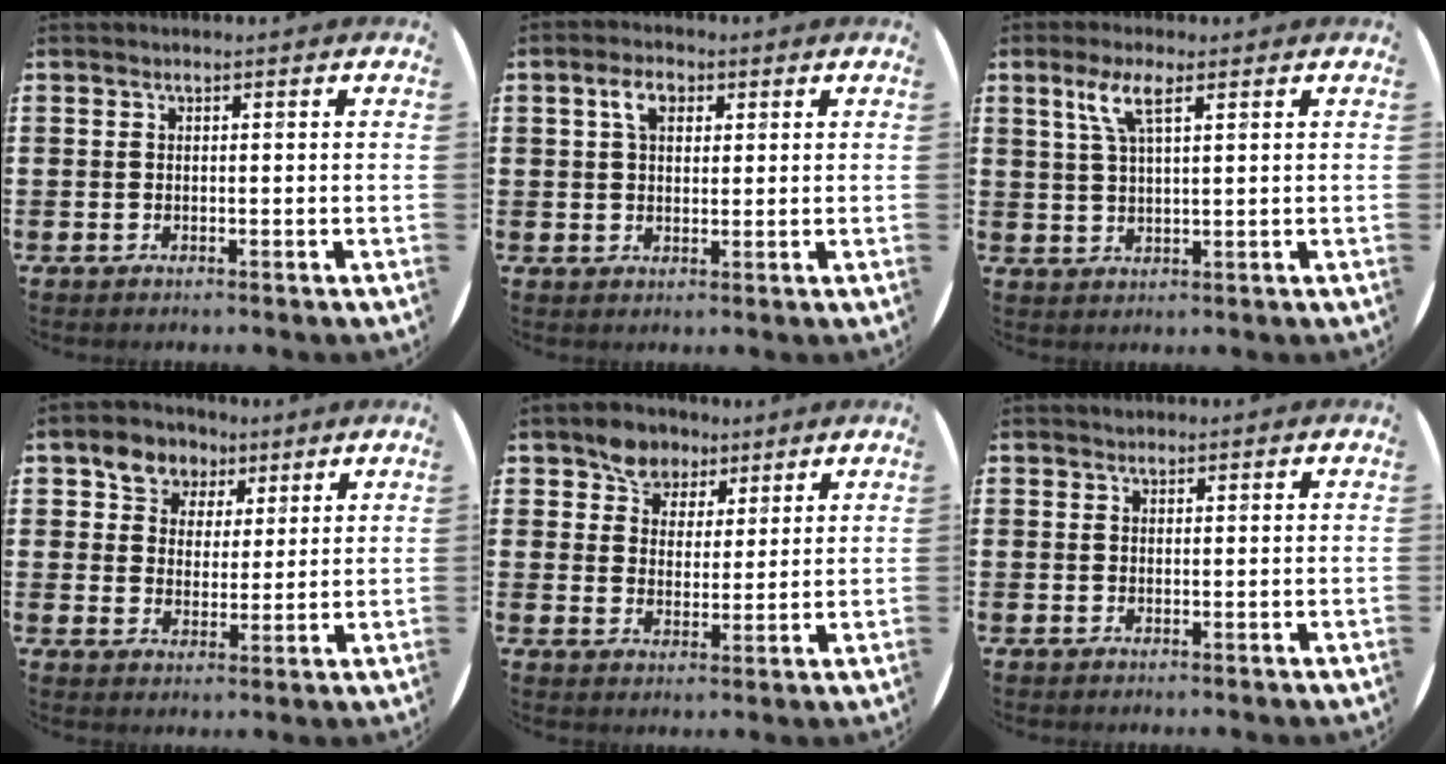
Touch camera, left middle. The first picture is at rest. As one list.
[{"total": 3.5, "force": [1.8, 2.0, 2.3], "torque": [-0.043, 0.005, 0.031]}, {"total": 4.8, "force": [2.7, 1.1, 3.8], "torque": [-0.083, 0.008, 0.046]}, {"total": 5.8, "force": [3.9, 4.3, 0.6], "torque": [-0.031, 0.004, 0.069]}, {"total": 5.6, "force": [4.4, 3.4, 0.4], "torque": [-0.023, 0.000, 0.082]}, {"total": 0.7, "force": [0.6, 0.4, 0.0], "torque": [-0.001, 0.003, 0.012]}]